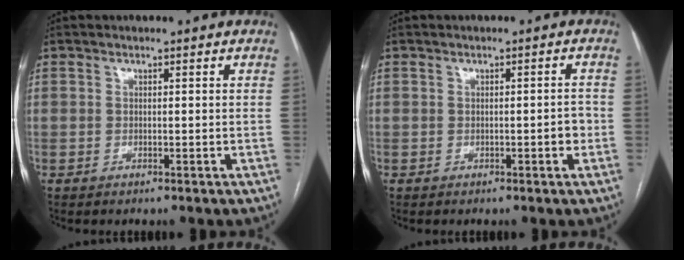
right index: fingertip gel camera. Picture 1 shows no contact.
{"total": 1.9, "force": [-0.6, 0.6, 1.8], "torque": [-0.020, 0.002, -0.007]}